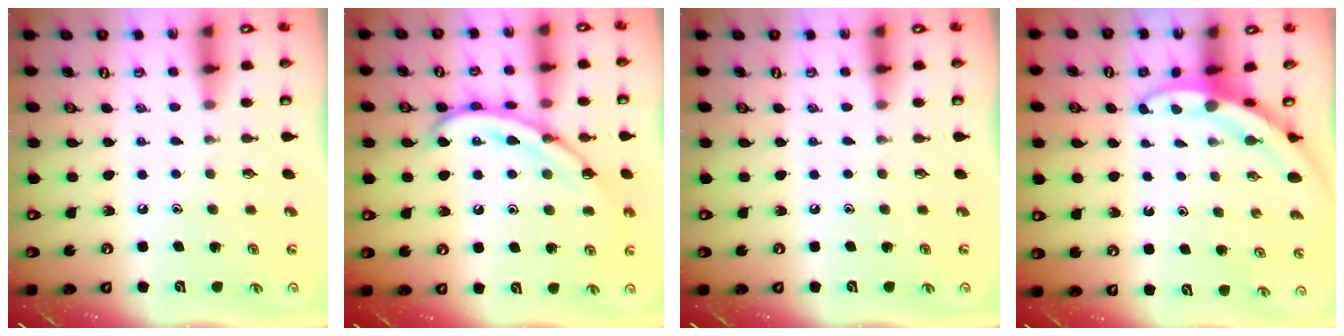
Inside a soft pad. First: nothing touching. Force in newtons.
{"total": 13.9, "press": 13.8, "slide": 0.8}
{"total": 0.0}
{"total": 3.3, "press": 3.3, "slide": 0.2}